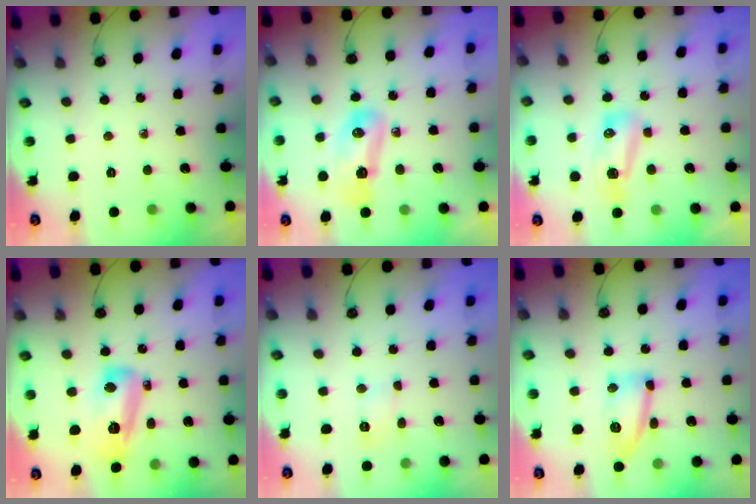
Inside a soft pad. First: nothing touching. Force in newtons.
{"total": 9.7, "press": 9.6, "slide": 1.3}
{"total": 8.6, "press": 8.4, "slide": 1.9}
{"total": 12.7, "press": 12.6, "slide": 1.3}
{"total": 3.8, "press": 3.8, "slide": 0.3}
{"total": 11.4, "press": 11.4, "slide": 0.6}